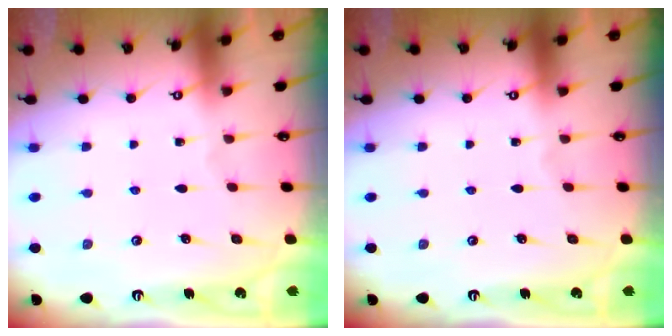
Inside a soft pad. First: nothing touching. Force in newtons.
{"total": 0.0}